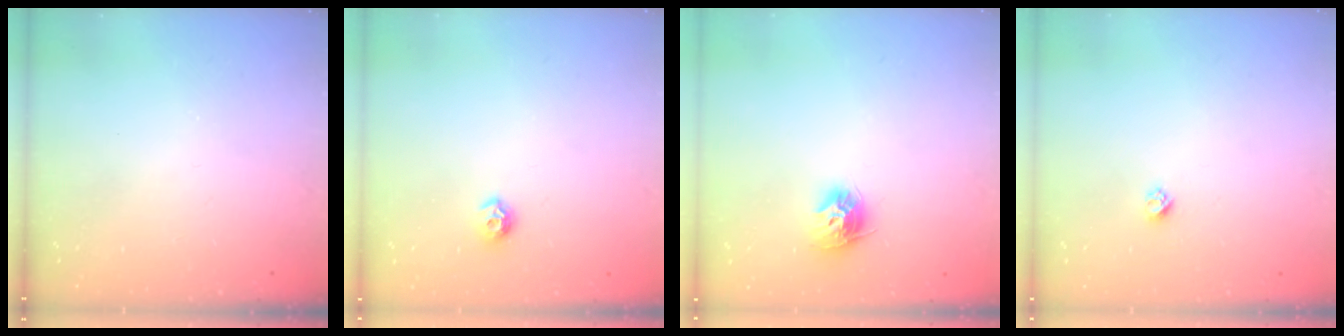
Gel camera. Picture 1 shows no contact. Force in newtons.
{"total": 6.8, "press": 6.7, "slide": 1.0}
{"total": 9.4, "press": 9.4, "slide": 0.6}
{"total": 2.4, "press": 2.4, "slide": 0.2}